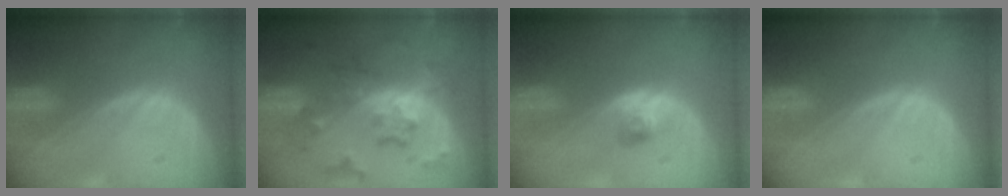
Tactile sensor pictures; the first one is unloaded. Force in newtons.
{"total": 8.9, "press": 8.9, "slide": 0.8}
{"total": 2.6, "press": 2.4, "slide": 1.0}
{"total": 0.0}